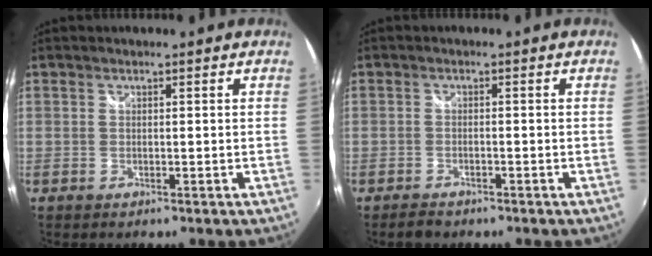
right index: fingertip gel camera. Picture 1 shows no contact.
{"total": 2.7, "force": [-2.1, 1.1, 1.2], "torque": [-0.029, -0.005, -0.036]}